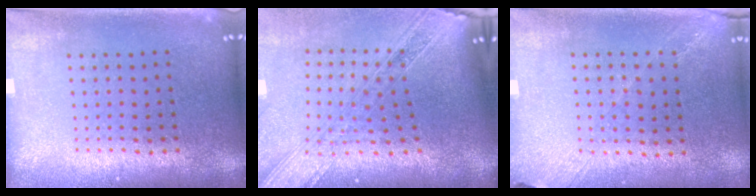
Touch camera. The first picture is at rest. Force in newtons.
{"total": 3.0, "press": 2.3, "slide": 1.9}
{"total": 1.3, "press": 1.0, "slide": 0.8}